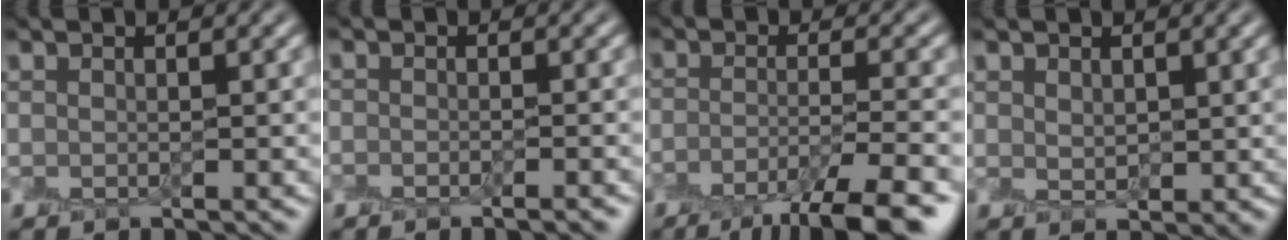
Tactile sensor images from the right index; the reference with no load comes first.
{"total": 1.1, "force": [-1.0, 0.1, 0.5], "torque": [0.005, 0.003, -0.017]}
{"total": 7.5, "force": [-5.0, 1.6, 5.3], "torque": [-0.063, -0.003, -0.084]}
{"total": 1.5, "force": [0.9, 0.9, 0.8], "torque": [-0.012, 0.003, 0.025]}